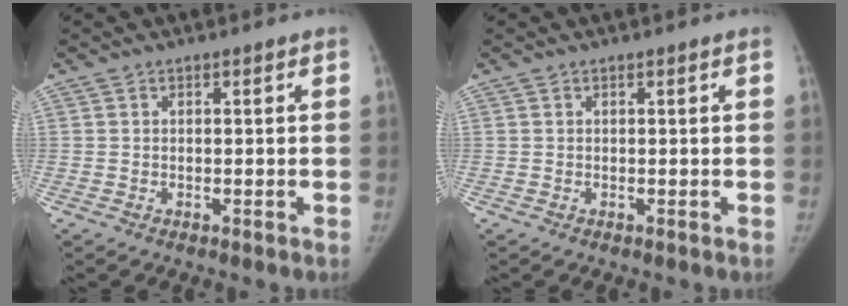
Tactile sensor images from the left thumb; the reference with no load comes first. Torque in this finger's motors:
{"motor_torque": [0.06, 0.02, 0.29, -0.27, 0.01]}